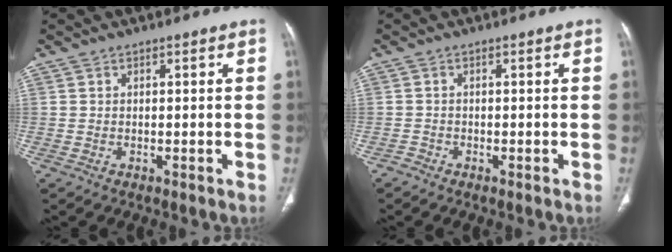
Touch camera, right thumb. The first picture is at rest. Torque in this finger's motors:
{"motor_torque": [1.35, 1.49, -0.39, -0.35, 0.02]}